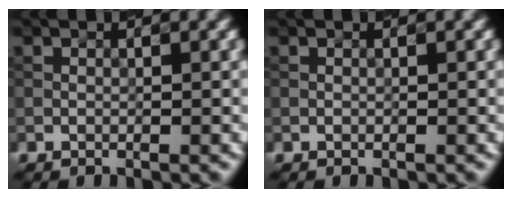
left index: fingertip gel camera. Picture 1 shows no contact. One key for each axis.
{"total": 0.0}